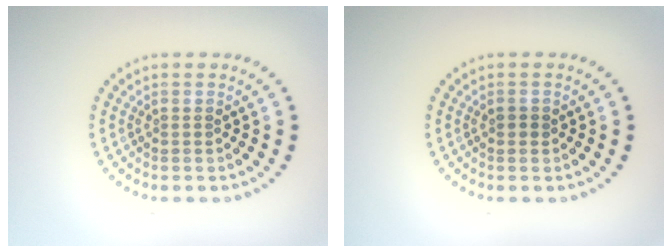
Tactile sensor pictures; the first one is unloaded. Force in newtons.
{"total": 0.7, "press": 0.6, "slide": 0.2}